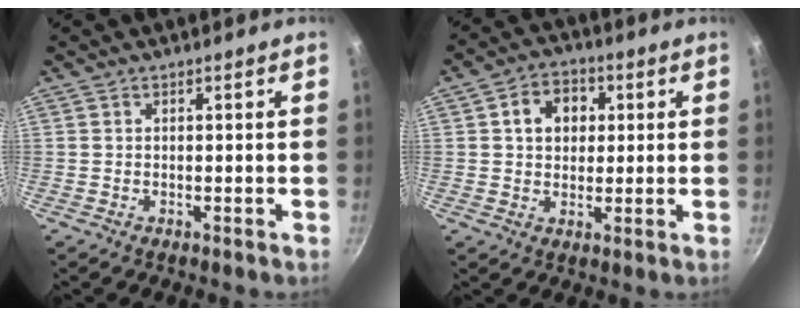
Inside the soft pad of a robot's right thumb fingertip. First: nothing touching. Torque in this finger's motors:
{"motor_torque": [-0.55, 0.67, -0.01, 0.29, 0.02]}